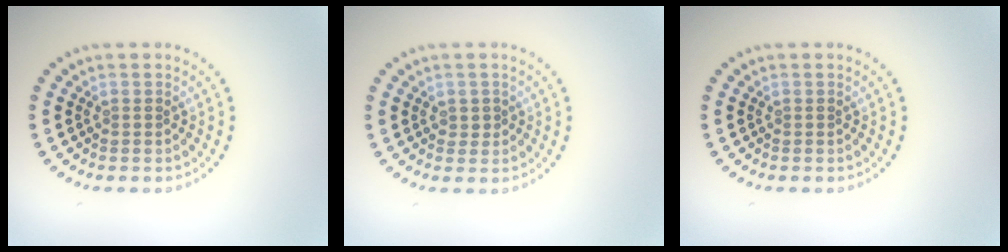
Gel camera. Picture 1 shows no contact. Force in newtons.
{"total": 0.6, "press": 0.5, "slide": 0.3}
{"total": 0.0}